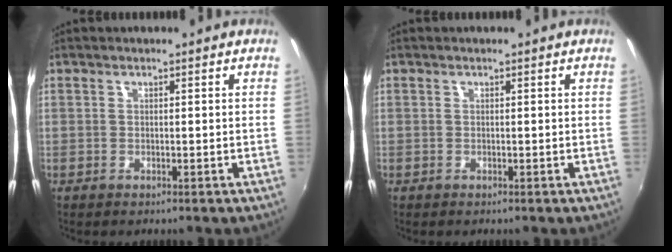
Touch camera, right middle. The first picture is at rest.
{"total": 0.0}